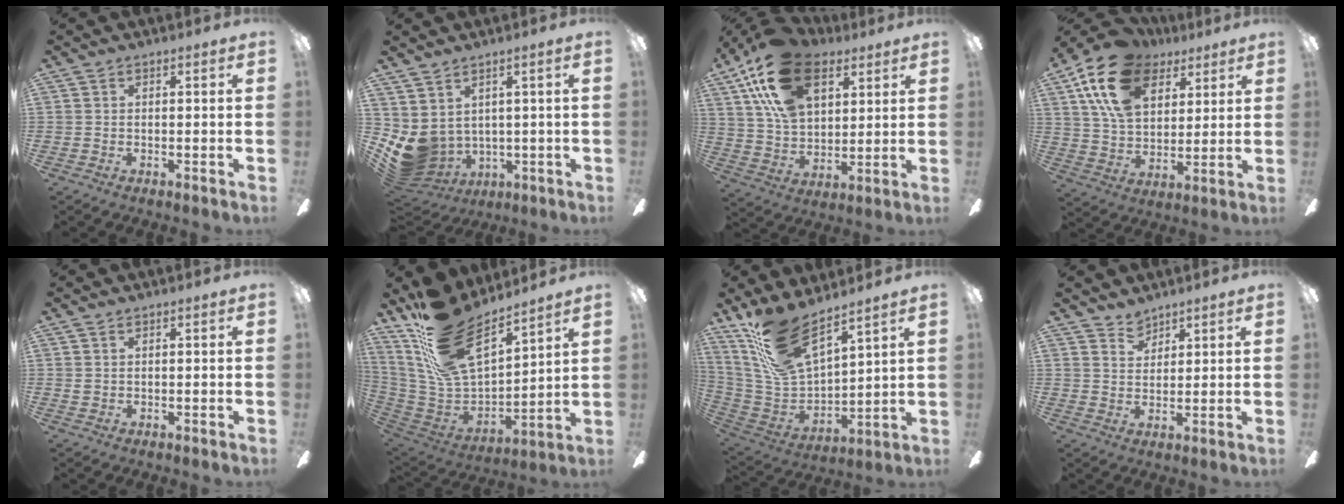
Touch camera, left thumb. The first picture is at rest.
{"total": 7.3, "force": [1.0, 6.4, 3.4], "torque": [-0.114, -0.027, 0.030]}
{"total": 21.1, "force": [10.9, 12.7, 12.8], "torque": [-0.257, -0.030, 0.197]}
{"total": 19.1, "force": [9.6, 12.5, 10.8], "torque": [-0.208, -0.026, 0.175]}
{"total": 0.8, "force": [0.4, 0.5, 0.4], "torque": [-0.011, 0.002, 0.008]}
{"total": 22.1, "force": [15.4, 10.0, 12.3], "torque": [-0.251, -0.100, 0.278]}
{"total": 19.0, "force": [13.8, 7.2, 10.9], "torque": [-0.244, -0.085, 0.250]}
{"total": 4.2, "force": [3.7, 2.0, 0.4], "torque": [-0.002, -0.017, 0.068]}